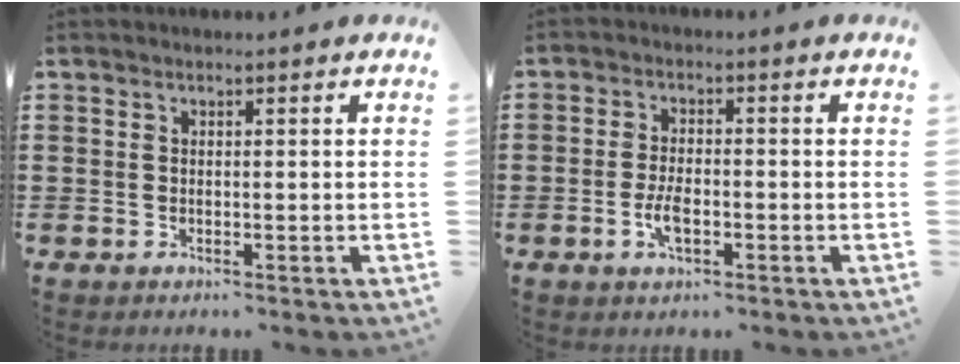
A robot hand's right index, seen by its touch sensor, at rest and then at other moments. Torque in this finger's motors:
{"motor_torque": [1.37, 0.77, 0.07, 0.02]}